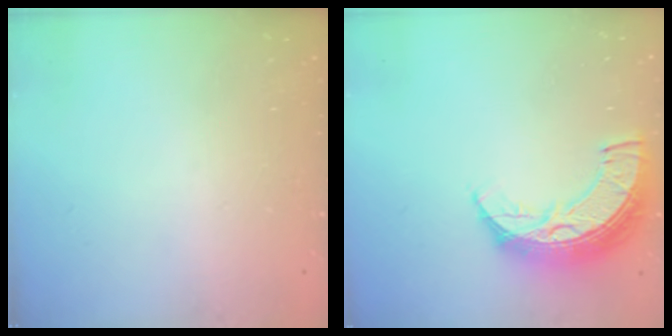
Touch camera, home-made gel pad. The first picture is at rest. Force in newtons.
{"total": 12.3, "press": 12.3, "slide": 0.9}